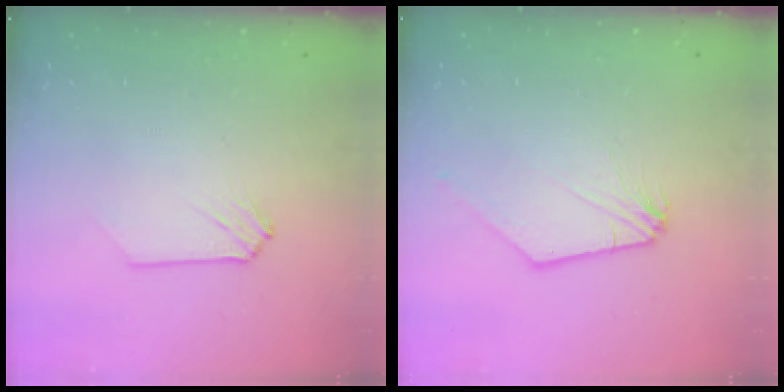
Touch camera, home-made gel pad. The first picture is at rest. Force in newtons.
{"total": 0.6, "press": 0.5, "slide": 0.1}